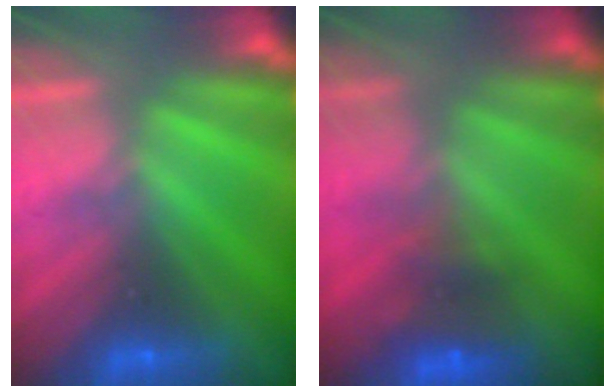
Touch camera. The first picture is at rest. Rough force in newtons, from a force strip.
{"total": 4.9}